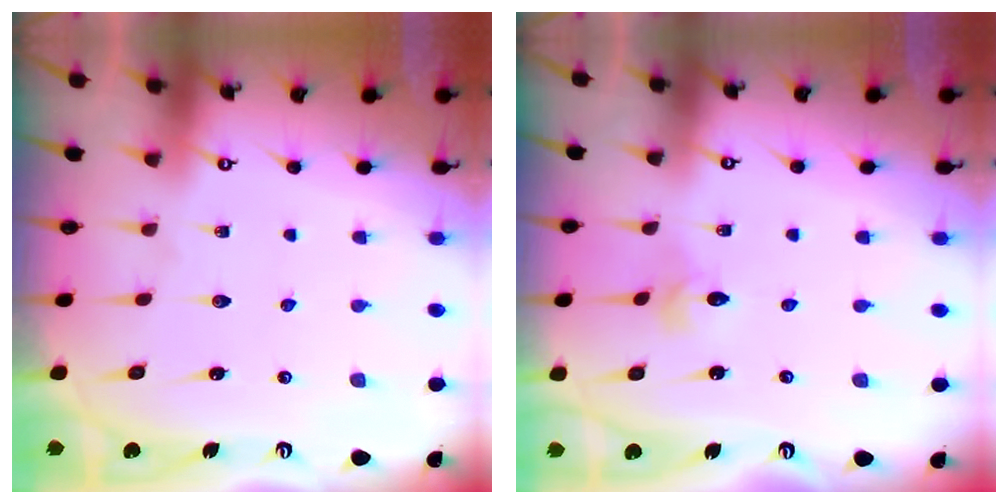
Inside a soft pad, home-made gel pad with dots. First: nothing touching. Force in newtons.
{"total": 2.2, "press": 2.2, "slide": 0.2}